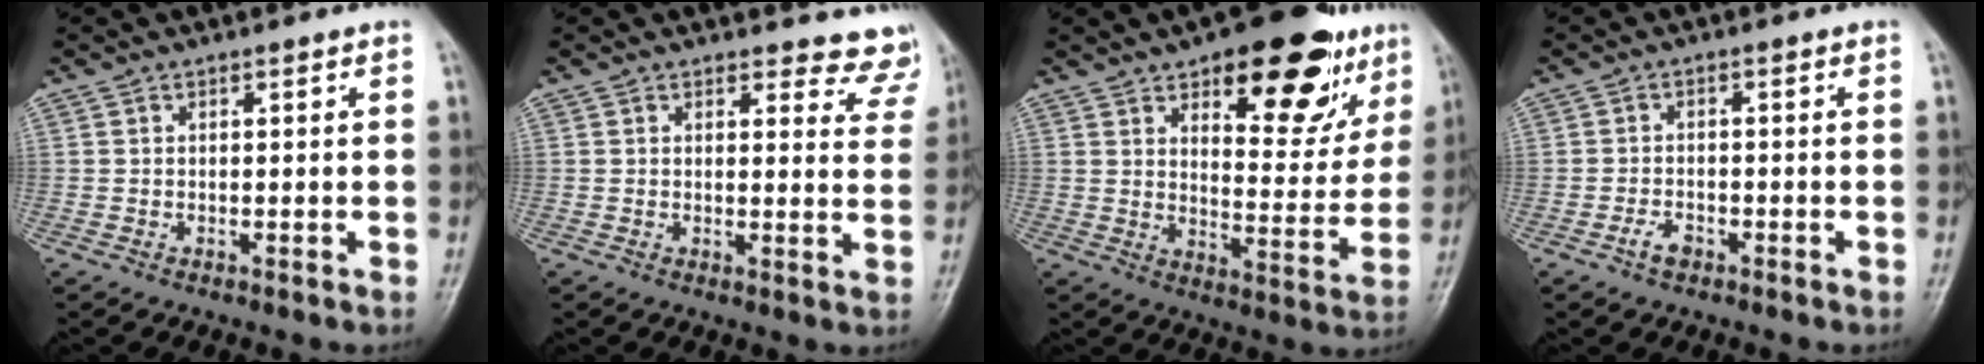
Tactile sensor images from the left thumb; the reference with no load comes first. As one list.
[{"total": 7.3, "force": [6.9, 2.5, -0.1], "torque": [0.049, -0.050, 0.047]}, {"total": 19.3, "force": [11.1, 8.6, 13.3], "torque": [-0.114, -0.049, 0.155]}, {"total": 2.5, "force": [-1.6, 1.4, 1.4], "torque": [-0.025, 0.012, -0.028]}]